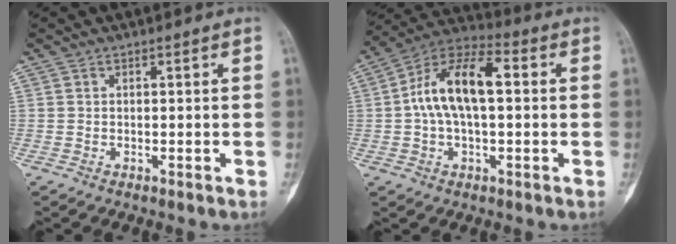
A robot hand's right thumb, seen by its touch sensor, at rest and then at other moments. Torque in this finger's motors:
{"motor_torque": [0.18, 0.23, 1.09, -0.45, 0.18]}